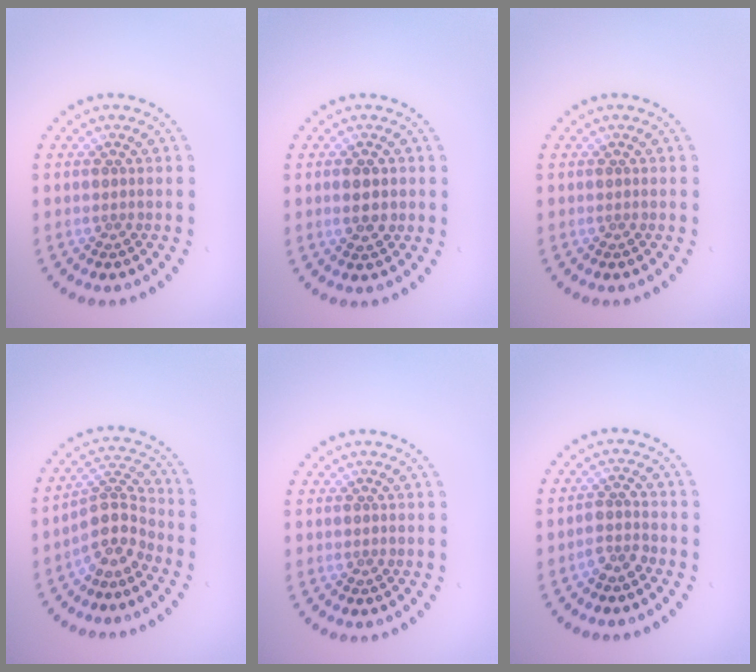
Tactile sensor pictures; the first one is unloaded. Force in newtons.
{"total": 2.1, "press": 2.1, "slide": 0.1}
{"total": 0.0}
{"total": 3.7, "press": 2.7, "slide": 2.4}
{"total": 0.0}
{"total": 1.8, "press": 1.4, "slide": 1.2}